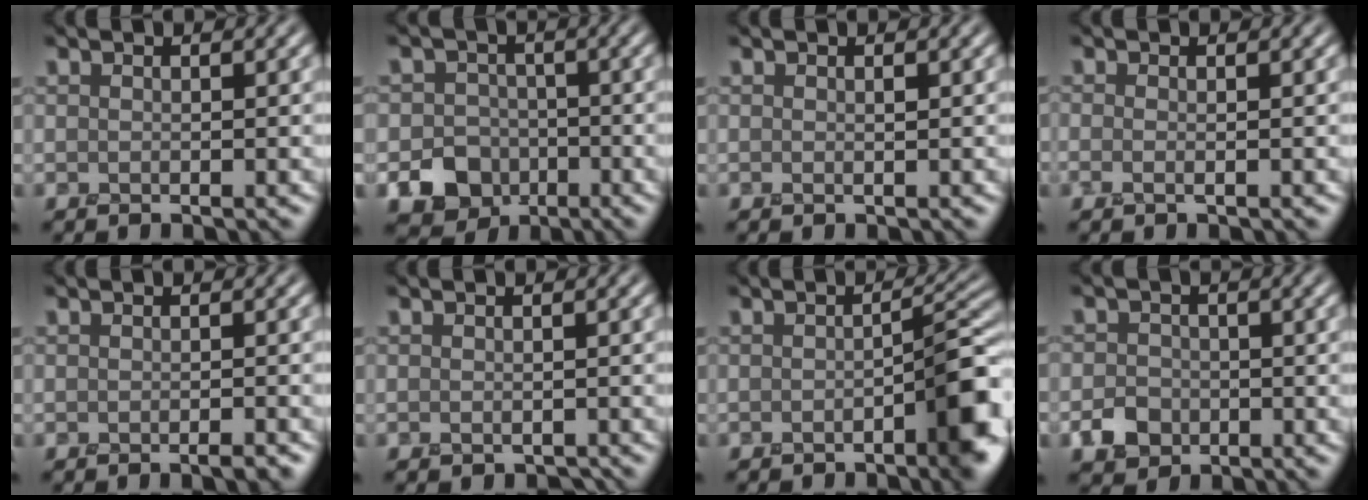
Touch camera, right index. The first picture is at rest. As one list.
[{"total": 7.8, "force": [-3.5, 6.8, 1.5], "torque": [0.006, -0.025, -0.073]}, {"total": 0.0}, {"total": 0.0}, {"total": 1.4, "force": [-1.1, 0.4, 0.8], "torque": [-0.011, -0.002, -0.014]}, {"total": 0.7, "force": [-0.5, 0.4, -0.2], "torque": [0.010, -0.003, -0.012]}, {"total": 5.5, "force": [-2.4, 1.9, 4.5], "torque": [-0.049, 0.004, -0.037]}, {"total": 3.2, "force": [-1.5, 2.8, 0.6], "torque": [0.007, -0.001, -0.030]}]